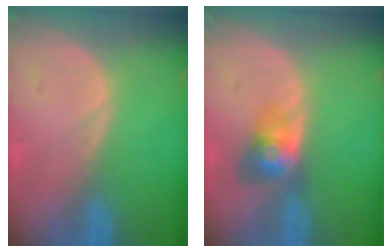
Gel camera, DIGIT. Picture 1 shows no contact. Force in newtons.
{"total": 4.0, "press": 4.0, "slide": 0.2}